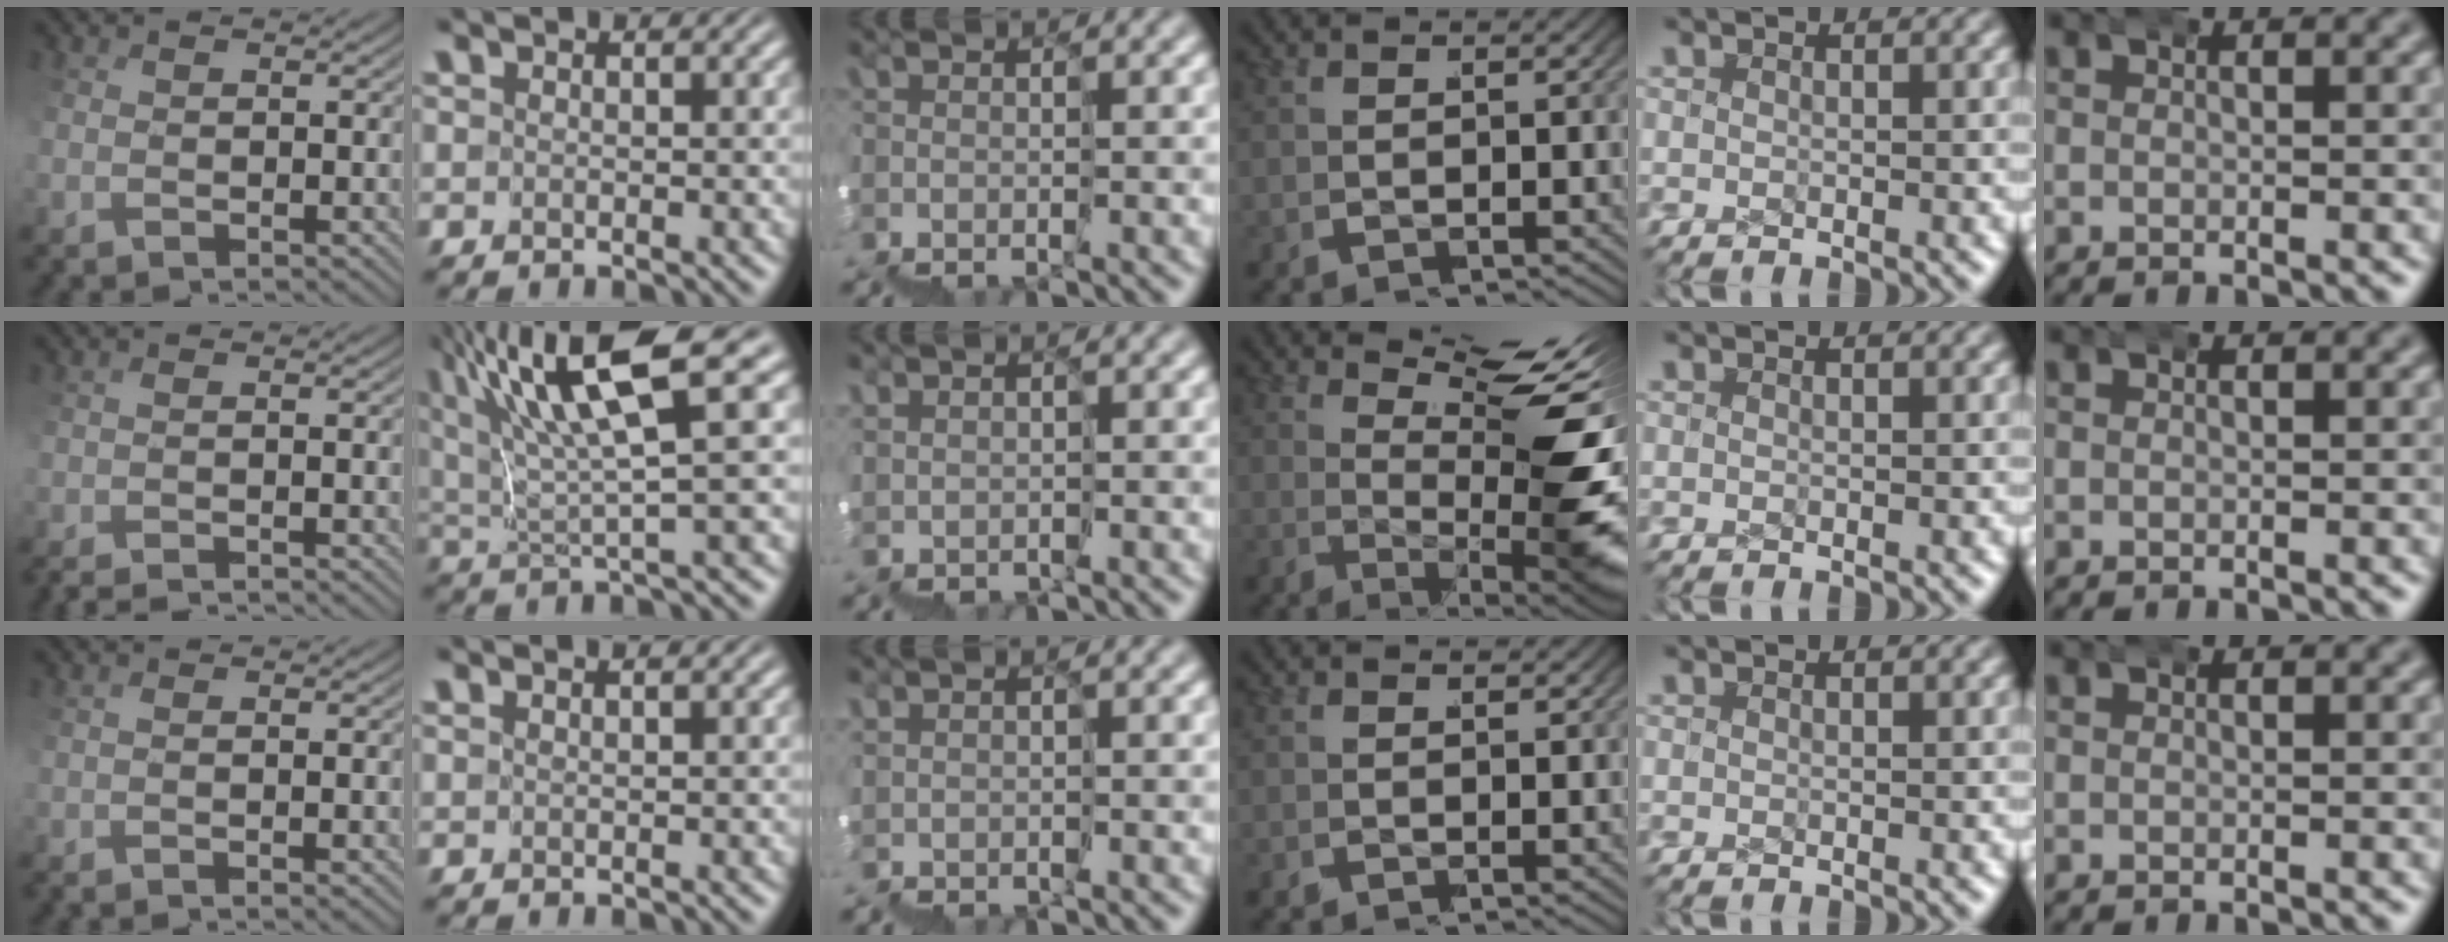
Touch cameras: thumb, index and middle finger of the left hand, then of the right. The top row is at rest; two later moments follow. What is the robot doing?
{"motion": "wrap", "object": "ethernet cable"}